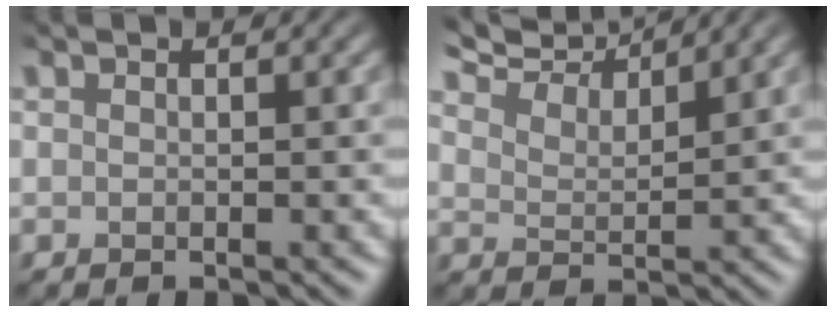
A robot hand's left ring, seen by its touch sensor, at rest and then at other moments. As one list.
[{"total": 6.8, "force": [6.2, 1.4, 2.5], "torque": [-0.060, 0.021, 0.090]}]